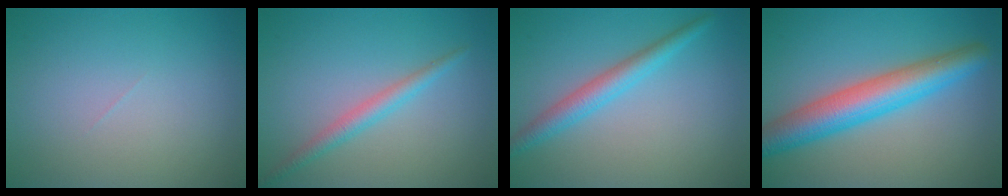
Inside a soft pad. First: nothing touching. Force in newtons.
{"total": 2.0, "press": 2.0, "slide": 0.1}
{"total": 2.9, "press": 2.9, "slide": 0.1}
{"total": 6.6, "press": 6.6, "slide": 0.3}